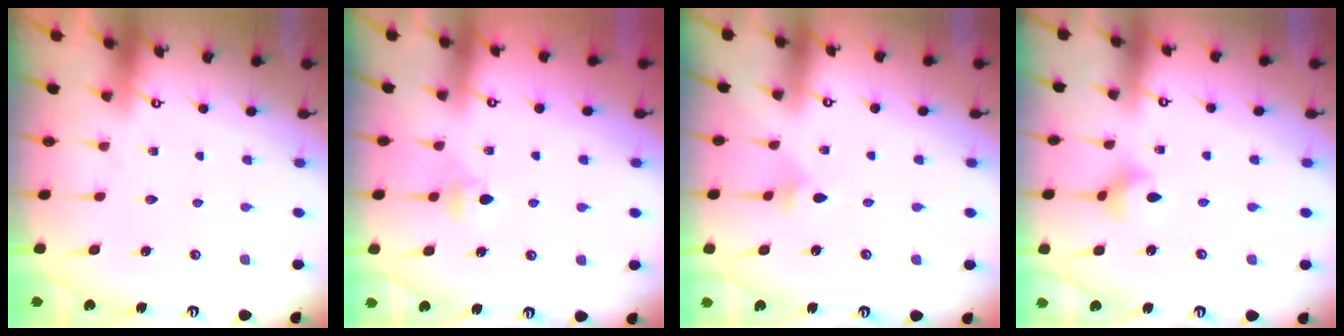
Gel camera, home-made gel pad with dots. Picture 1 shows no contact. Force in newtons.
{"total": 5.2, "press": 5.1, "slide": 0.4}
{"total": 2.7, "press": 2.6, "slide": 0.6}
{"total": 3.8, "press": 3.8, "slide": 0.3}